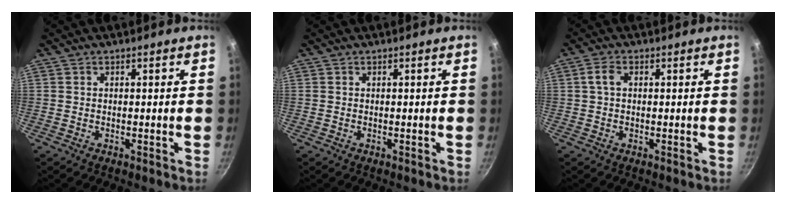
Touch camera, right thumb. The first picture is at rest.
{"total": 0.0}
{"total": 2.6, "force": [0.5, 1.6, 2.0], "torque": [-0.038, 0.007, 0.008]}